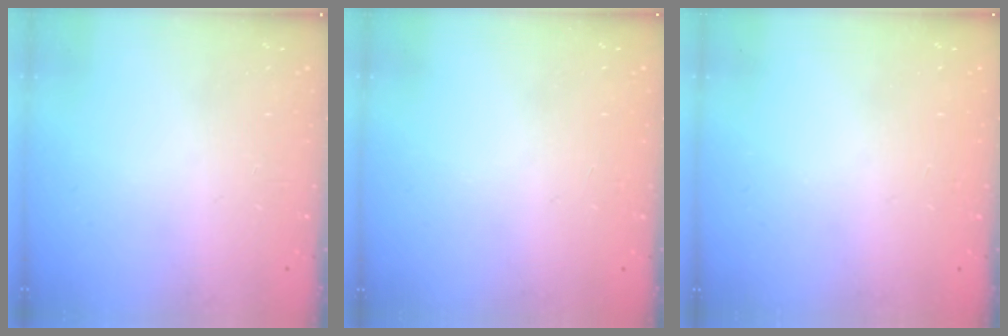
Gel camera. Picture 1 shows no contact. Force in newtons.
{"total": 1.0, "press": 0.0, "slide": 1.0}
{"total": 0.0}